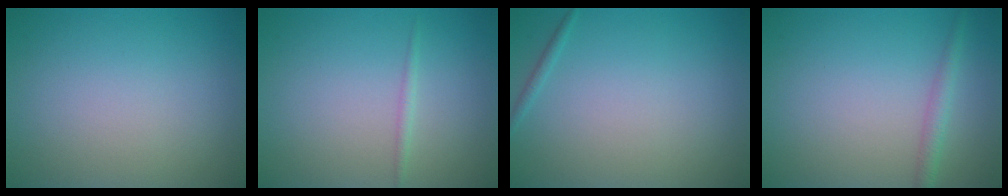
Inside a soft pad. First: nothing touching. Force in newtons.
{"total": 0.7, "press": 0.7, "slide": 0.0}
{"total": 0.6, "press": 0.6, "slide": 0.1}
{"total": 1.7, "press": 1.7, "slide": 0.1}